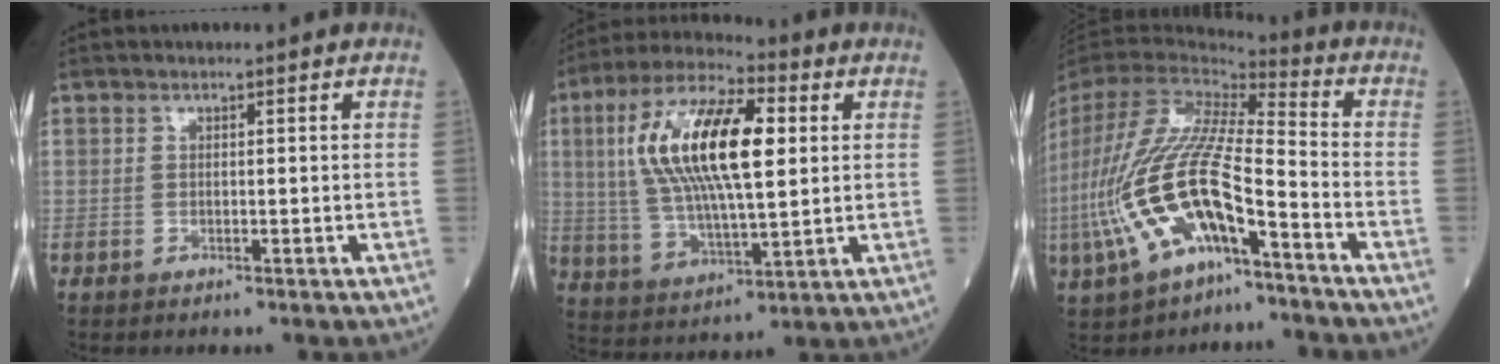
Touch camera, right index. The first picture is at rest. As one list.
[{"total": 17.8, "force": [3.6, 5.3, 16.6], "torque": [-0.333, 0.021, 0.063]}, {"total": 21.0, "force": [-8.6, 6.6, 17.9], "torque": [-0.429, -0.015, -0.158]}]